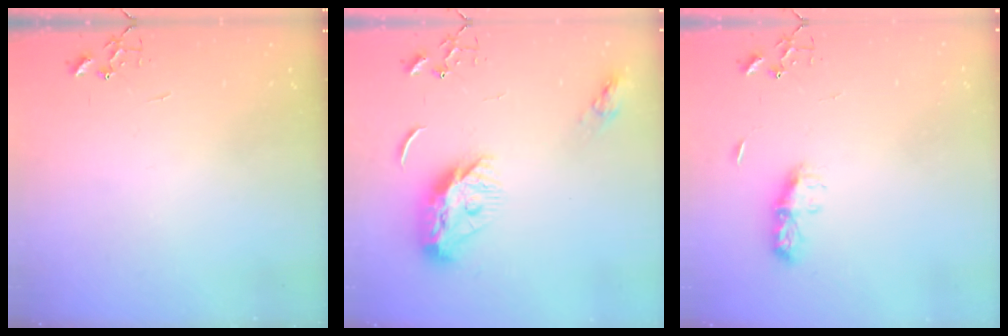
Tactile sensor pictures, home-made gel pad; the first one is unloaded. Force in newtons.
{"total": 12.7, "press": 12.7, "slide": 0.3}
{"total": 7.4, "press": 7.4, "slide": 0.4}